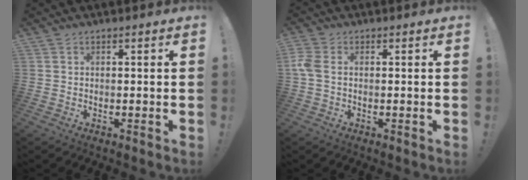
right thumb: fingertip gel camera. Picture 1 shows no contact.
{"total": 3.9, "force": [0.2, 2.6, 2.9], "torque": [-0.079, 0.002, 0.002]}